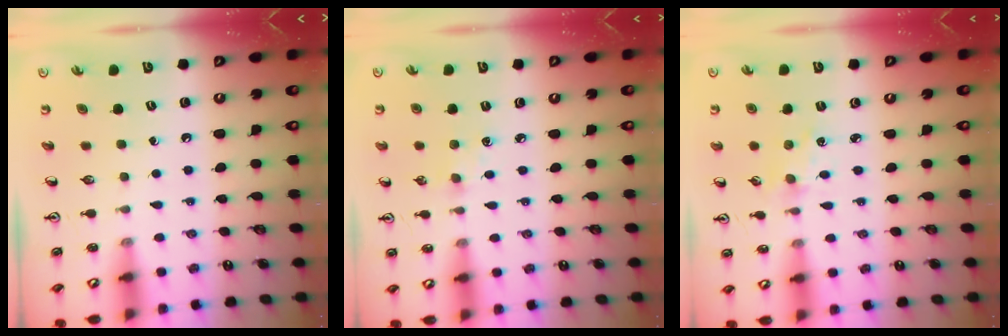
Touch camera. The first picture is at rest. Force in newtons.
{"total": 3.9, "press": 3.9, "slide": 0.5}
{"total": 1.6, "press": 1.5, "slide": 0.3}